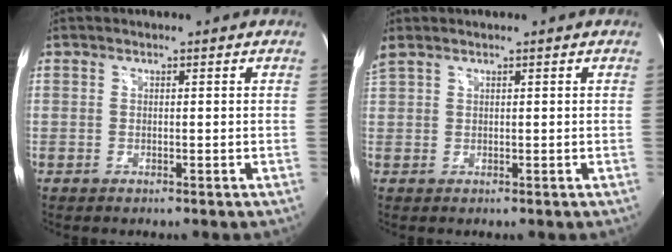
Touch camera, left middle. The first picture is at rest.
{"total": 1.8, "force": [1.5, 0.4, 0.9], "torque": [-0.039, 0.027, 0.043]}